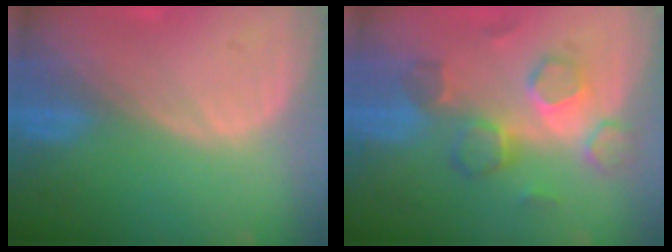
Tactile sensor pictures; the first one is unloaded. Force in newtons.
{"total": 8.0, "press": 7.8, "slide": 1.7}